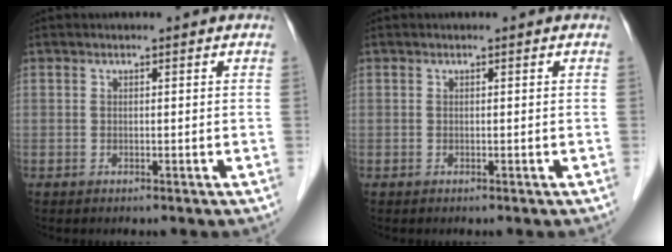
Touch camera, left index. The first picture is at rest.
{"total": 0.0}